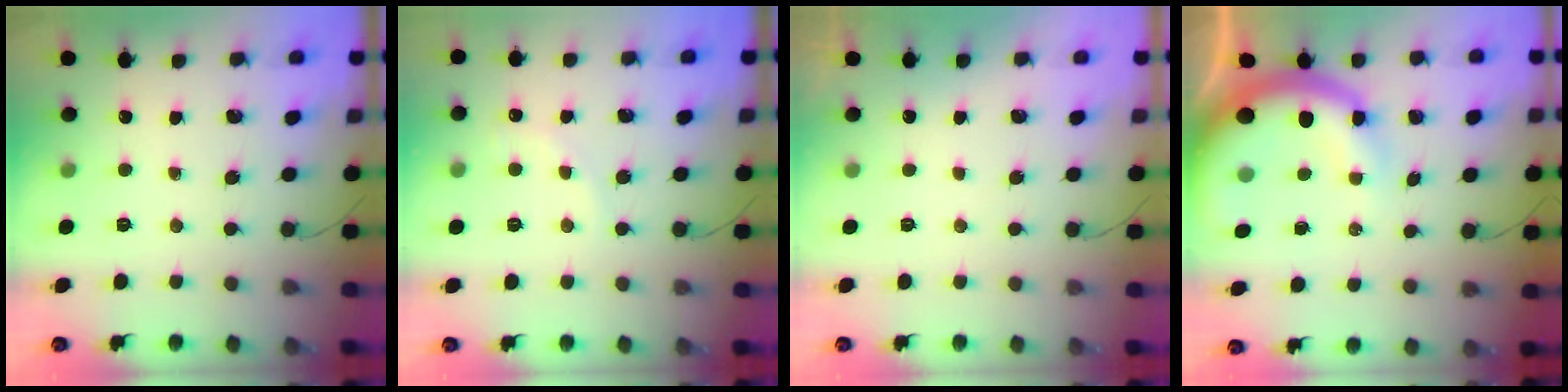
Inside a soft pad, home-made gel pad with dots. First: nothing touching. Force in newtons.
{"total": 4.2, "press": 3.9, "slide": 1.3}
{"total": 3.0, "press": 3.0, "slide": 0.1}
{"total": 11.7, "press": 11.5, "slide": 2.3}